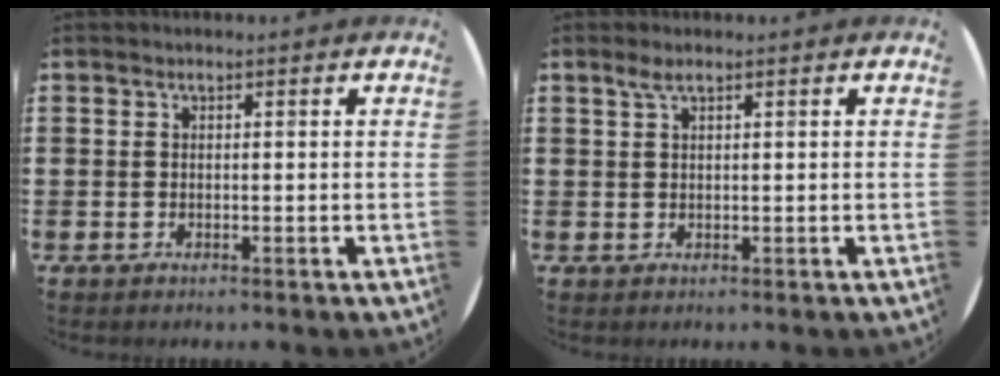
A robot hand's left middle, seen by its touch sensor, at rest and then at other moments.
{"total": 1.3, "force": [0.8, 0.2, 1.0], "torque": [-0.020, 0.004, 0.013]}